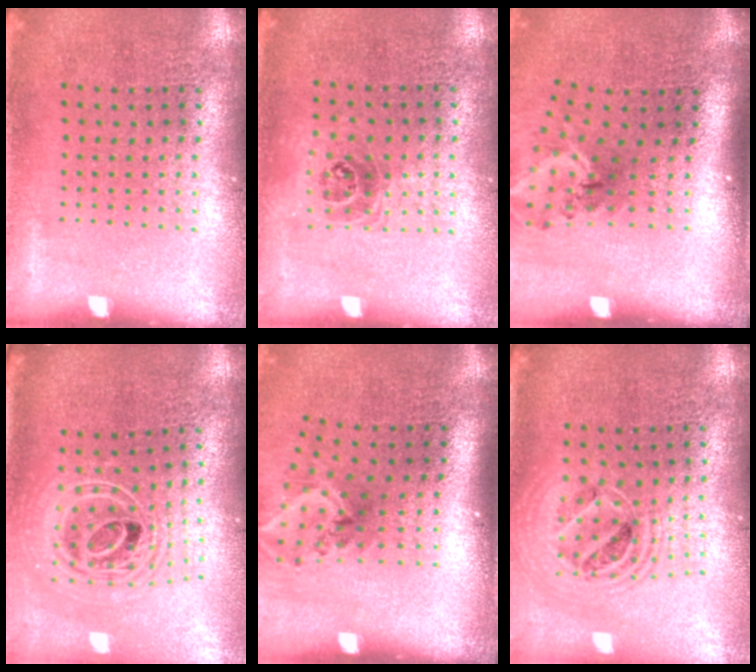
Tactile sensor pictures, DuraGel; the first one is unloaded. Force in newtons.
{"total": 1.0, "press": 0.9, "slide": 0.5}
{"total": 2.0, "press": 1.3, "slide": 1.5}
{"total": 2.5, "press": 1.8, "slide": 1.8}
{"total": 2.1, "press": 1.4, "slide": 1.5}
{"total": 2.0, "press": 1.6, "slide": 1.2}